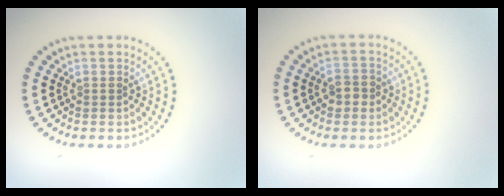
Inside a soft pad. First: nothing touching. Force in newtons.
{"total": 1.6, "press": 1.6, "slide": 0.2}